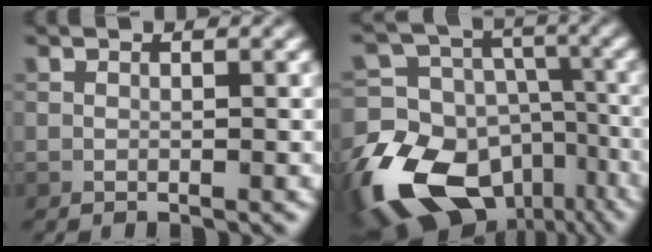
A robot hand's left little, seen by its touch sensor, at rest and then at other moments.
{"total": 15.8, "force": [-8.2, 11.2, 7.6], "torque": [-0.179, -0.023, -0.129]}